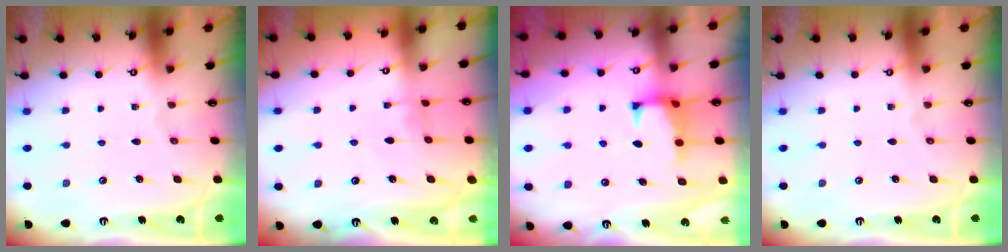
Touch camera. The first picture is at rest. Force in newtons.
{"total": 1.8, "press": 1.8, "slide": 0.3}
{"total": 1.5, "press": 1.3, "slide": 0.7}
{"total": 0.0}